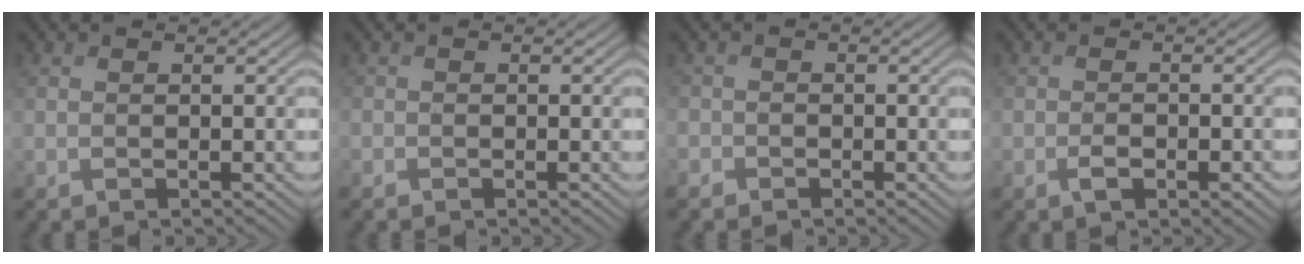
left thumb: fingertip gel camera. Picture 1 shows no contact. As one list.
[{"total": 0.9, "force": [-0.6, 0.7, 0.0], "torque": [0.002, -0.006, -0.017]}, {"total": 1.9, "force": [-1.0, 1.6, -0.1], "torque": [0.007, -0.003, -0.028]}, {"total": 3.2, "force": [-1.5, 1.7, 2.3], "torque": [-0.040, -0.004, -0.025]}]